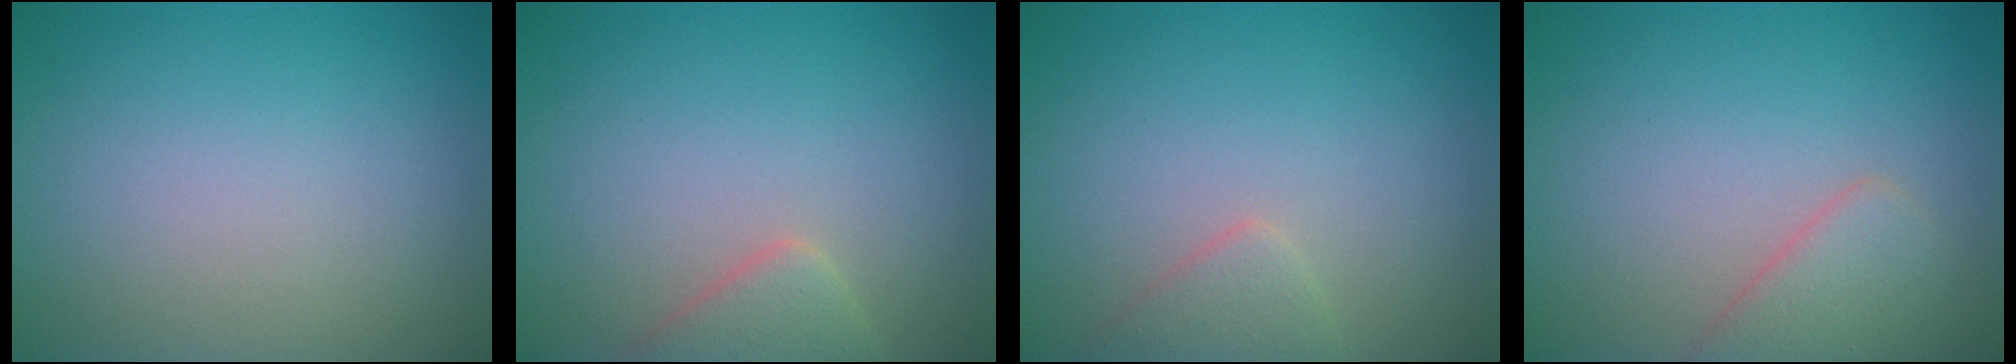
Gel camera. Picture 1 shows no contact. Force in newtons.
{"total": 2.8, "press": 2.7, "slide": 0.1}
{"total": 1.9, "press": 1.9, "slide": 0.0}
{"total": 2.9, "press": 2.9, "slide": 0.1}